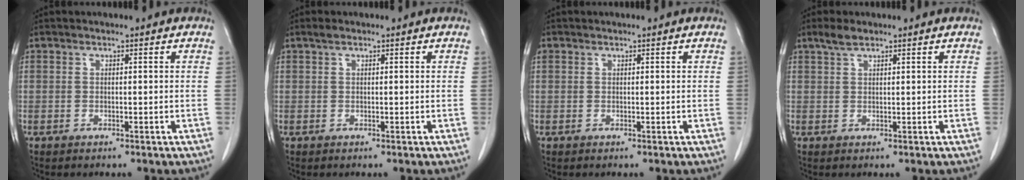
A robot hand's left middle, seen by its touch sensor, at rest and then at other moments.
{"total": 0.8, "force": [0.6, 0.2, 0.4], "torque": [-0.015, 0.009, 0.013]}
{"total": 0.6, "force": [0.4, 0.4, 0.1], "torque": [-0.005, 0.012, 0.009]}
{"total": 2.2, "force": [1.7, 0.6, 1.2], "torque": [-0.030, 0.007, 0.035]}